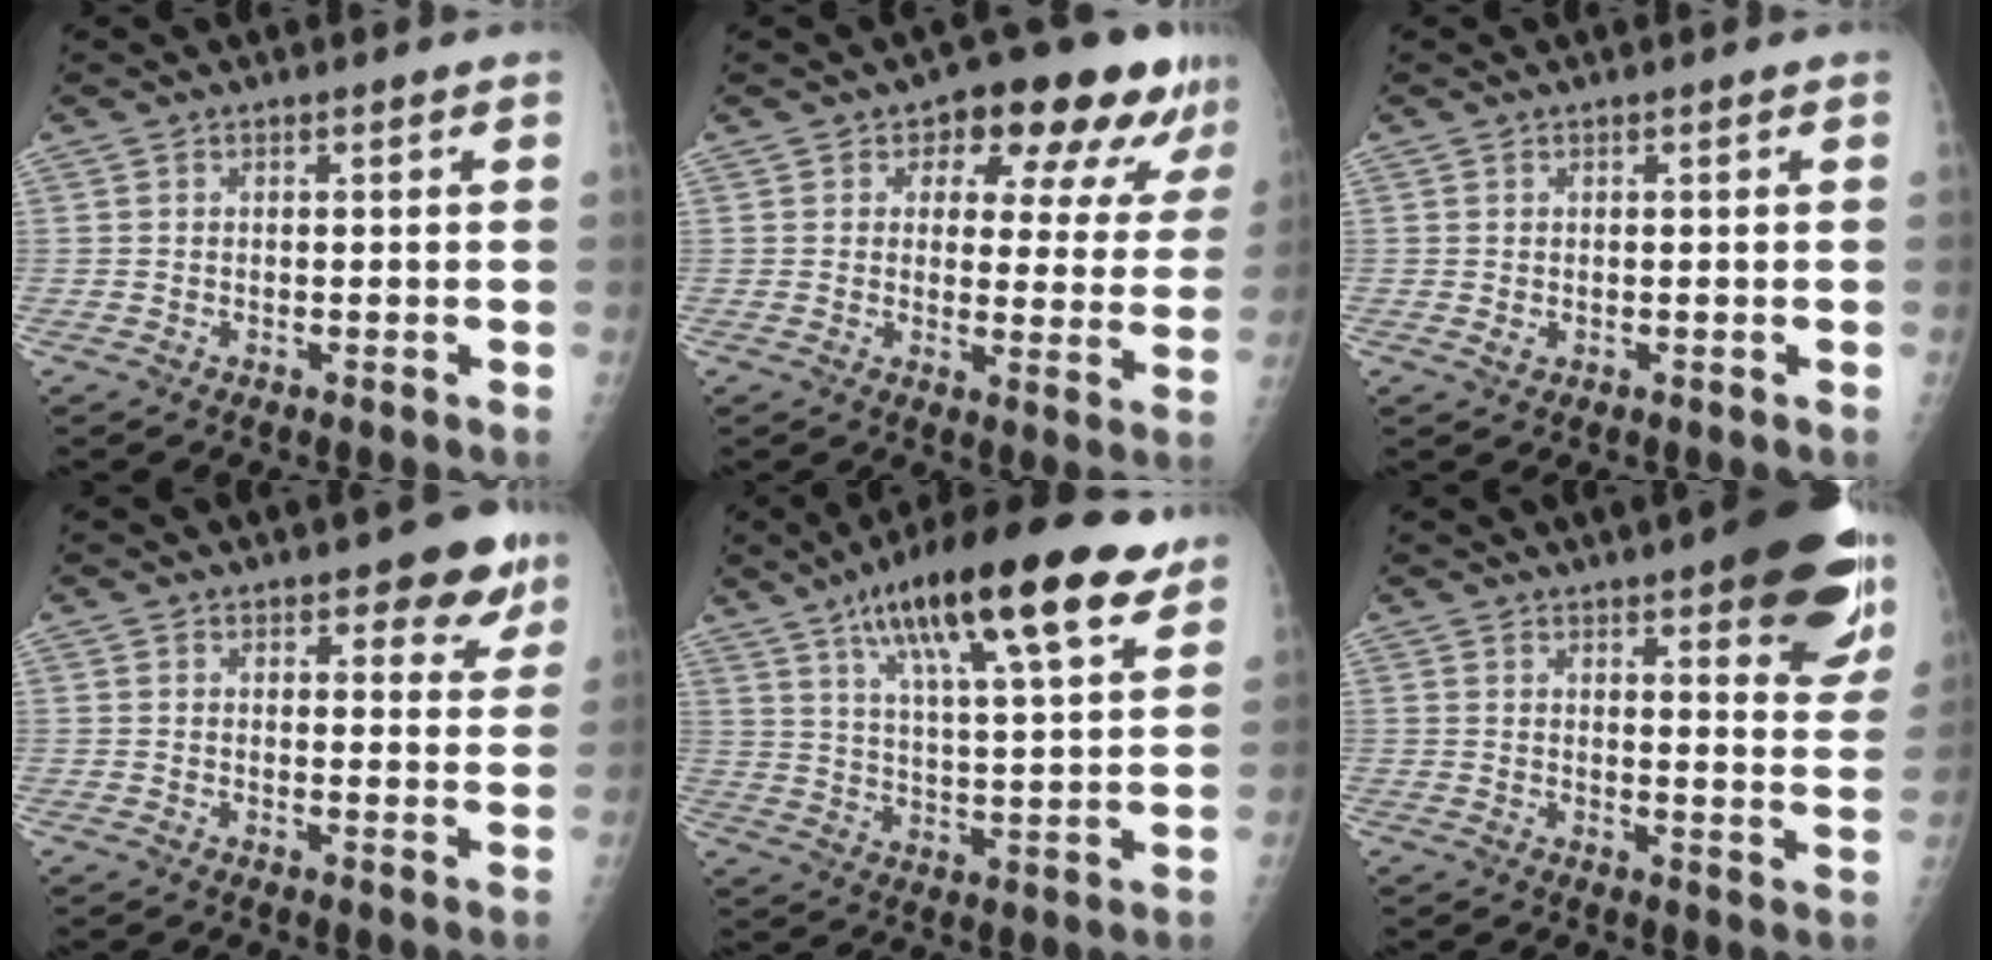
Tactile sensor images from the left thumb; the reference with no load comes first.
{"total": 13.9, "force": [8.3, 7.2, 8.4], "torque": [-0.052, -0.023, 0.101]}
{"total": 1.0, "force": [0.2, 0.7, 0.8], "torque": [-0.011, -0.003, 0.007]}
{"total": 7.2, "force": [4.8, 3.1, 4.4], "torque": [-0.018, -0.023, 0.058]}
{"total": 22.9, "force": [13.2, 5.7, 17.8], "torque": [-0.271, -0.026, 0.212]}
{"total": 20.0, "force": [12.1, 5.6, 14.9], "torque": [-0.154, -0.048, 0.141]}